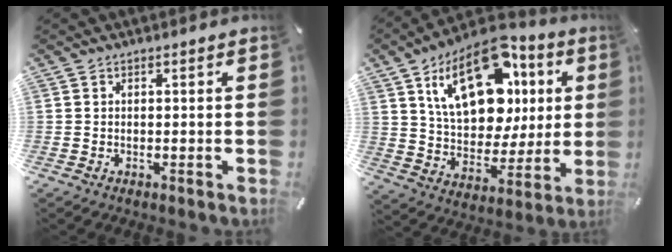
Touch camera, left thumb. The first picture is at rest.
{"total": 22.4, "force": [8.5, 14.3, 14.9], "torque": [-0.239, -0.036, 0.149]}